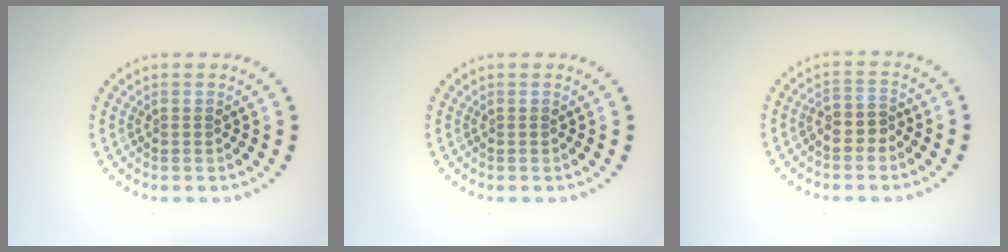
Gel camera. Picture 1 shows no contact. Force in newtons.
{"total": 0.0}
{"total": 1.4, "press": 1.3, "slide": 0.7}